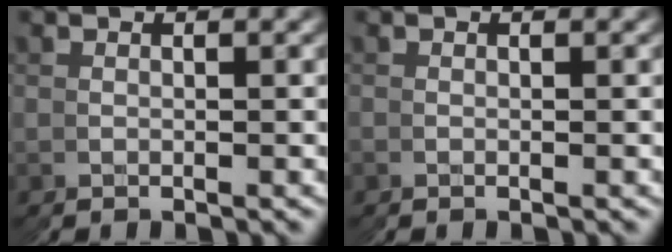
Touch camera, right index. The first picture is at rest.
{"total": 0.0}